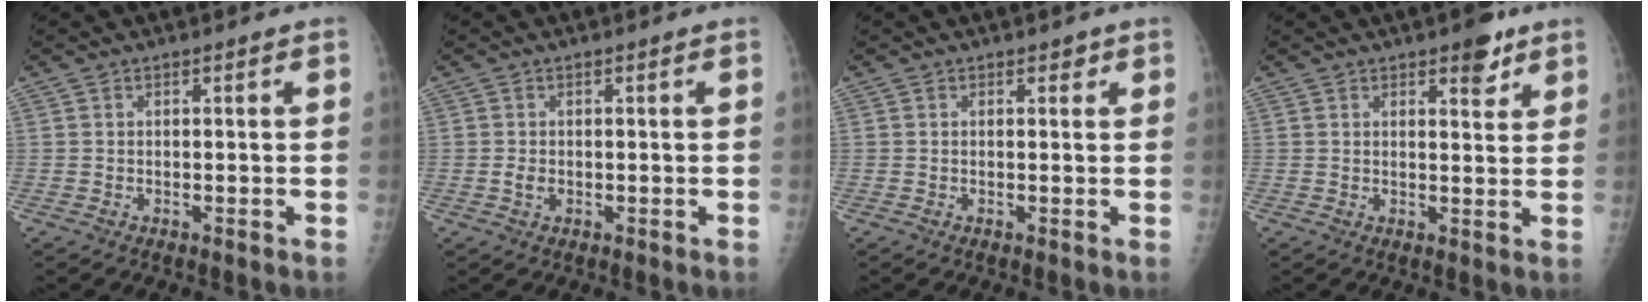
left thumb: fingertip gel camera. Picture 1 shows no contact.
{"total": 1.6, "force": [0.1, 1.0, 1.2], "torque": [-0.019, -0.002, 0.004]}
{"total": 1.1, "force": [0.8, 0.6, 0.5], "torque": [0.003, -0.003, 0.007]}
{"total": 5.0, "force": [3.2, 2.0, 3.2], "torque": [-0.026, -0.017, 0.040]}